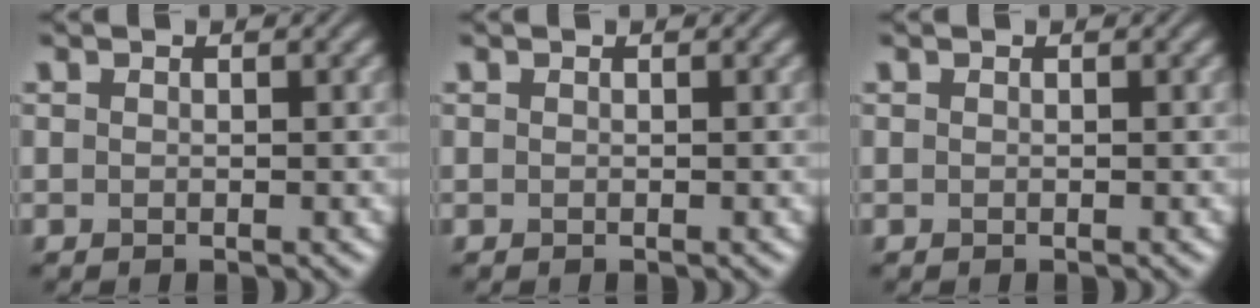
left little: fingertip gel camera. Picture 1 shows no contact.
{"total": 0.0}
{"total": 0.0}